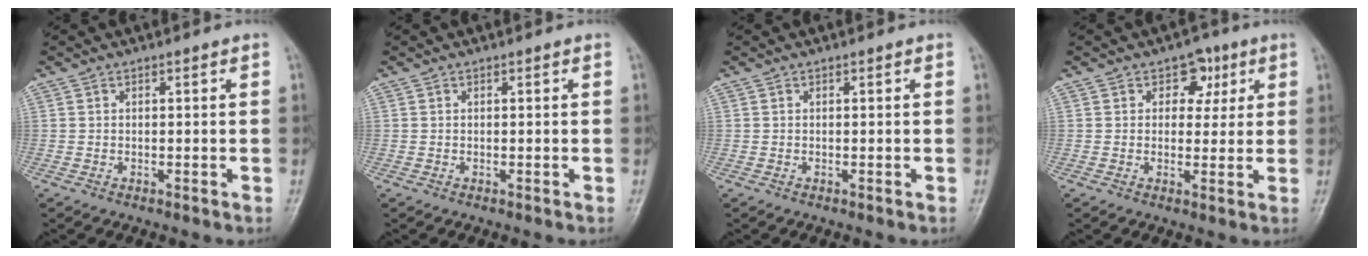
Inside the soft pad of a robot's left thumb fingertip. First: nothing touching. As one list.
[{"total": 0.0}, {"total": 0.0}, {"total": 5.2, "force": [2.2, 4.1, 2.5], "torque": [0.005, -0.004, 0.026]}]